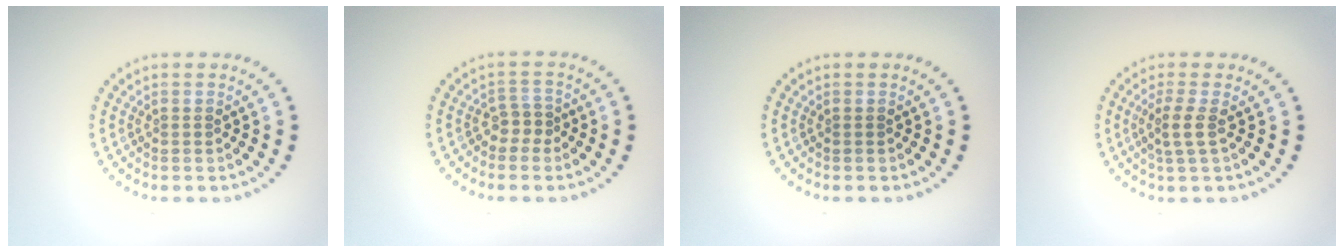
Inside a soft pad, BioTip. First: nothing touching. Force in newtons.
{"total": 1.6, "press": 1.3, "slide": 1.0}
{"total": 0.0}
{"total": 1.9, "press": 1.4, "slide": 1.2}